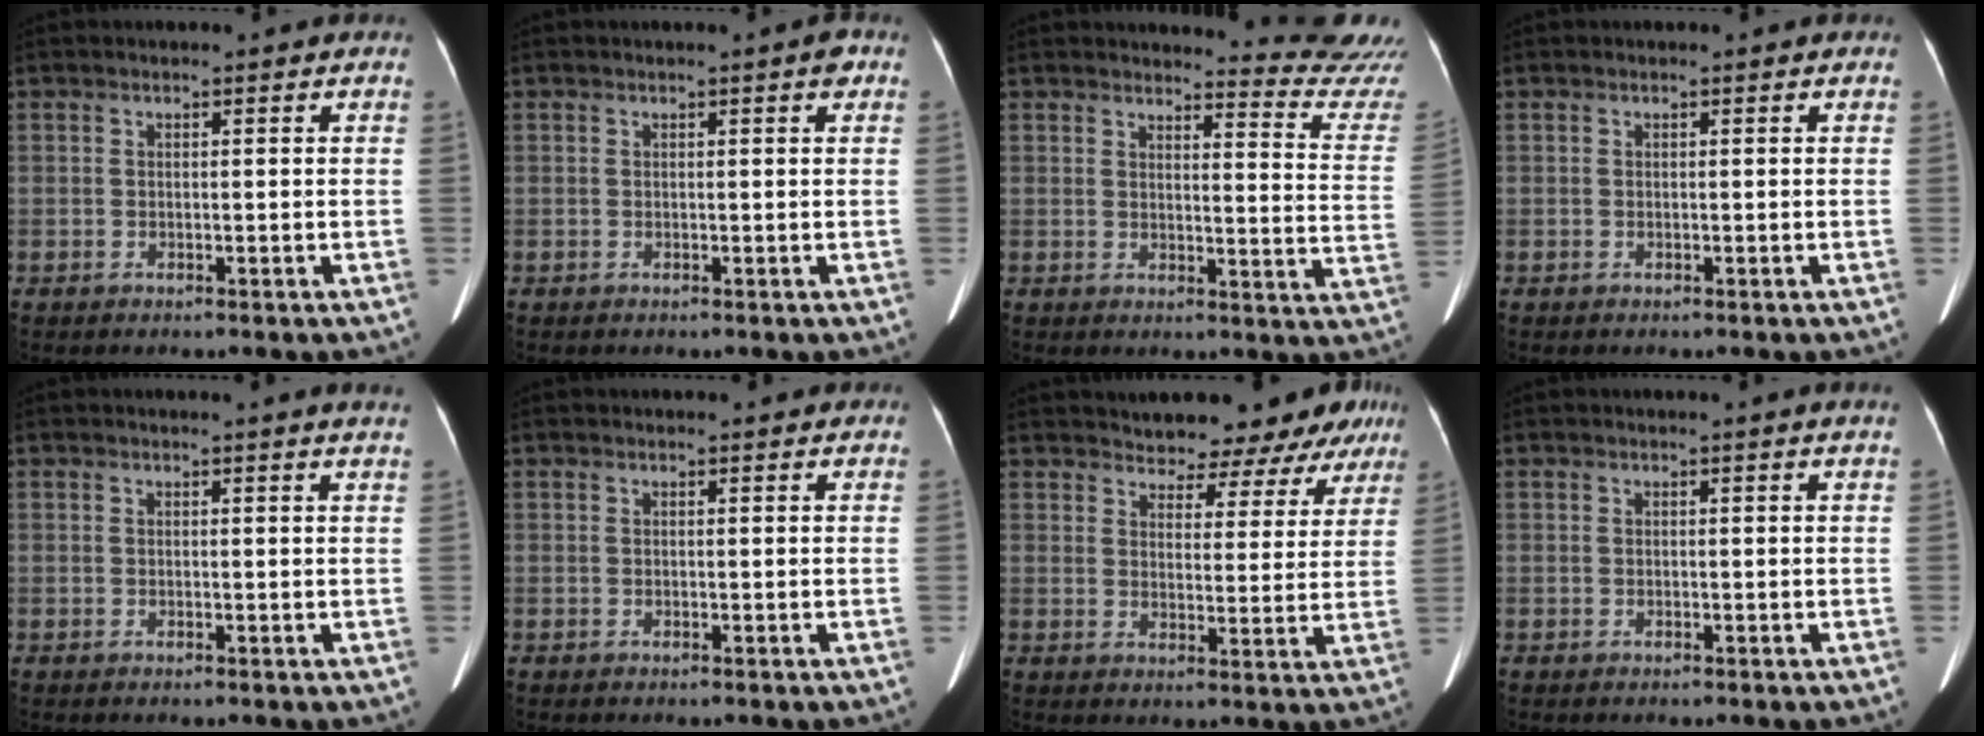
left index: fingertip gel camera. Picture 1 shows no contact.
{"total": 0.9, "force": [0.1, 0.1, 0.9], "torque": [-0.009, -0.016, -0.005]}
{"total": 13.6, "force": [13.6, -1.2, 0.6], "torque": [0.012, -0.160, 0.120]}
{"total": 0.0}
{"total": 3.8, "force": [3.4, -0.7, 1.5], "torque": [-0.015, -0.019, 0.018]}
{"total": 3.6, "force": [3.3, 0.8, 1.3], "torque": [-0.012, 0.004, 0.031]}
{"total": 13.2, "force": [12.0, 4.3, 3.5], "torque": [-0.006, -0.022, 0.127]}
{"total": 1.5, "force": [1.2, -0.6, 0.5], "torque": [-0.011, -0.018, 0.009]}